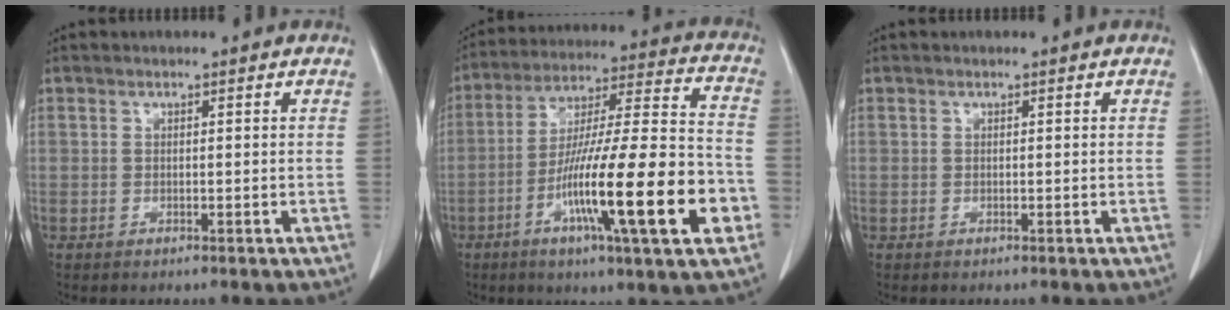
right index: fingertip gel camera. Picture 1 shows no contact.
{"total": 22.6, "force": [-7.7, 1.3, 21.2], "torque": [-0.336, -0.018, -0.128]}
{"total": 0.0}